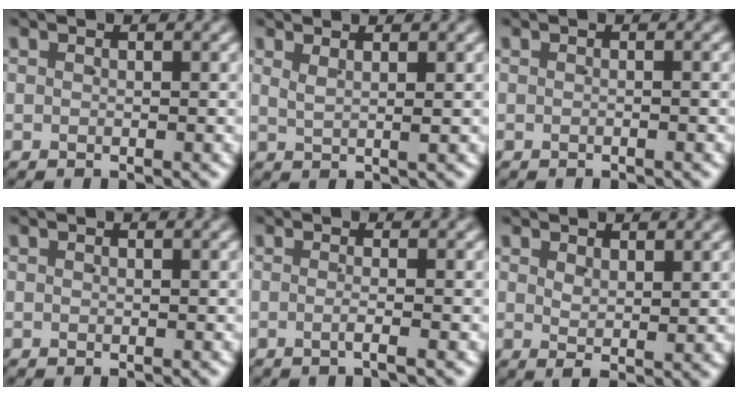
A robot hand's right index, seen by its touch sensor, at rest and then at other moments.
{"total": 1.5, "force": [1.1, -0.3, 0.9], "torque": [-0.023, -0.006, 0.028]}
{"total": 0.0}
{"total": 0.0}
{"total": 1.4, "force": [-0.9, -0.3, 1.0], "torque": [-0.024, -0.004, -0.017]}
{"total": 1.6, "force": [0.9, 0.1, 1.4], "torque": [-0.021, -0.011, 0.025]}